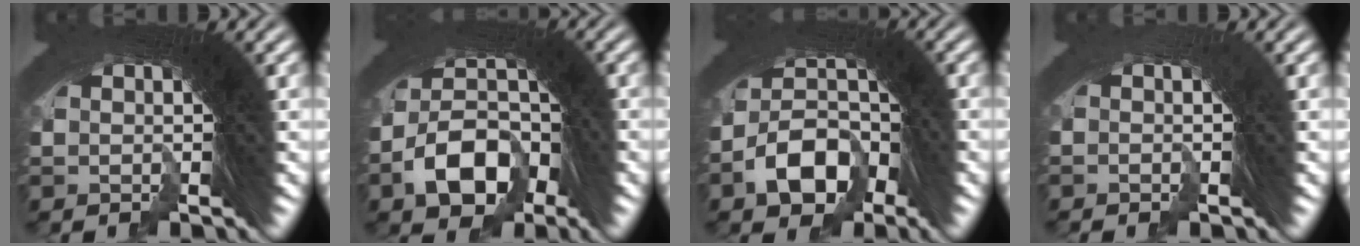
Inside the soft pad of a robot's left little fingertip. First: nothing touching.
{"total": 8.2, "force": [-3.2, 5.9, 4.7], "torque": [-0.078, -0.015, -0.061]}
{"total": 7.3, "force": [-3.2, 5.3, 3.8], "torque": [-0.069, -0.014, -0.061]}
{"total": 2.8, "force": [-1.7, -1.3, -1.8], "torque": [0.026, -0.010, -0.024]}